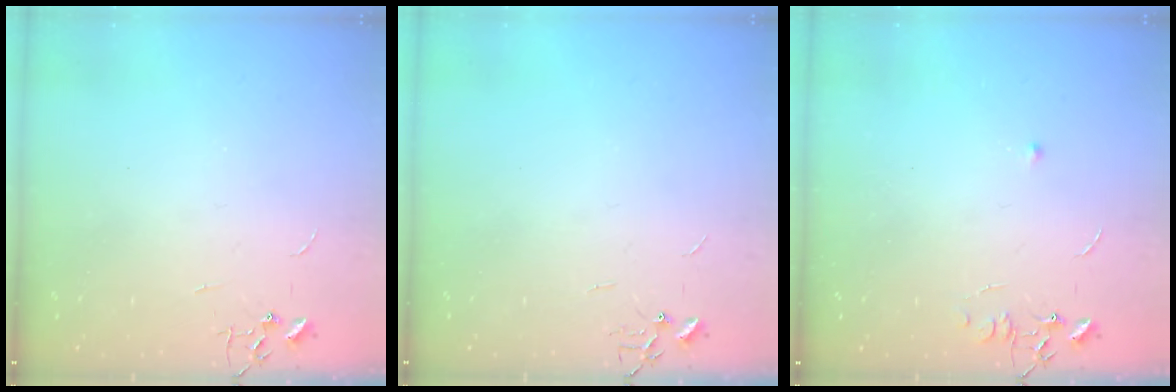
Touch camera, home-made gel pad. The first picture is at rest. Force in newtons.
{"total": 0.0}
{"total": 5.5, "press": 5.4, "slide": 0.8}